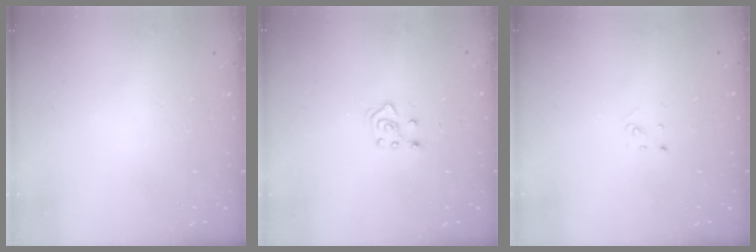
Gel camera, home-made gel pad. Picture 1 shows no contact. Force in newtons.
{"total": 4.9, "press": 4.8, "slide": 0.8}
{"total": 2.0, "press": 2.0, "slide": 0.1}